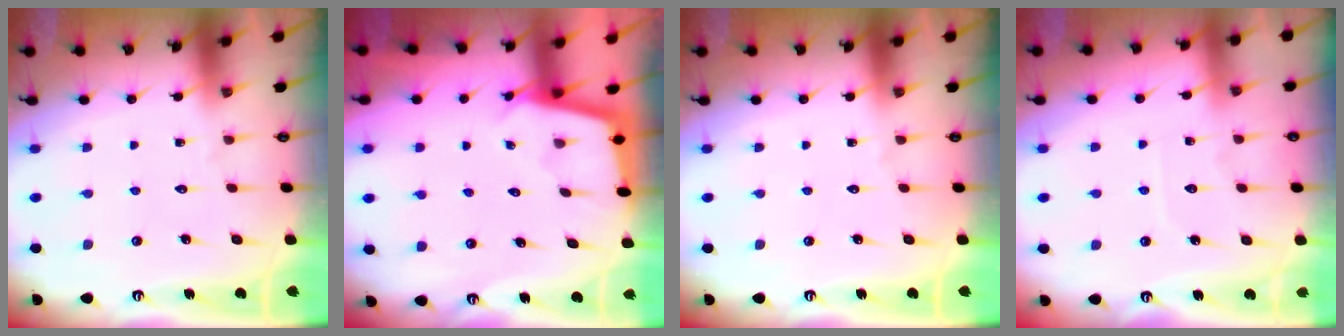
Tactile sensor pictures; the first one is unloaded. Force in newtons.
{"total": 2.5, "press": 2.5, "slide": 0.1}
{"total": 0.0}
{"total": 4.1, "press": 4.0, "slide": 0.5}